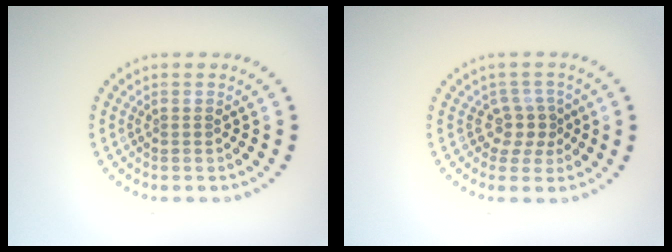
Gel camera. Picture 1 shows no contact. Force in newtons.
{"total": 2.3, "press": 1.7, "slide": 1.6}